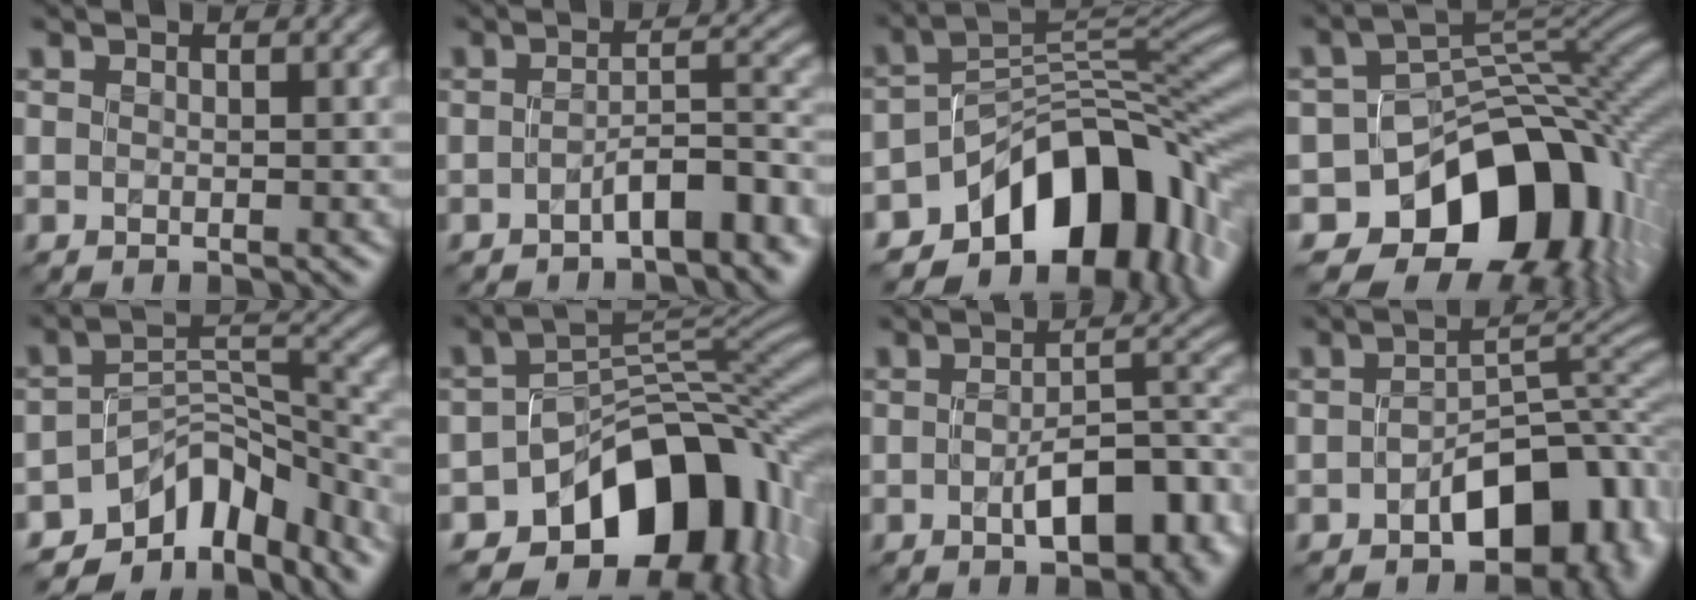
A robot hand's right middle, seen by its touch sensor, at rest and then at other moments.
{"total": 4.7, "force": [-2.4, 1.5, 3.7], "torque": [-0.055, 0.012, -0.040]}
{"total": 12.1, "force": [-6.2, 7.1, 7.5], "torque": [-0.089, 0.000, -0.112]}
{"total": 13.4, "force": [-6.0, 9.6, 7.1], "torque": [-0.084, -0.007, -0.103]}
{"total": 7.8, "force": [-6.0, 3.8, 3.3], "torque": [-0.025, -0.006, -0.102]}
{"total": 12.1, "force": [-5.4, 7.7, 7.6], "torque": [-0.089, -0.004, -0.091]}
{"total": 7.6, "force": [-2.1, 3.3, 6.5], "torque": [-0.093, 0.005, -0.030]}
{"total": 9.3, "force": [-3.3, 5.3, 6.9], "torque": [-0.083, 0.005, -0.052]}